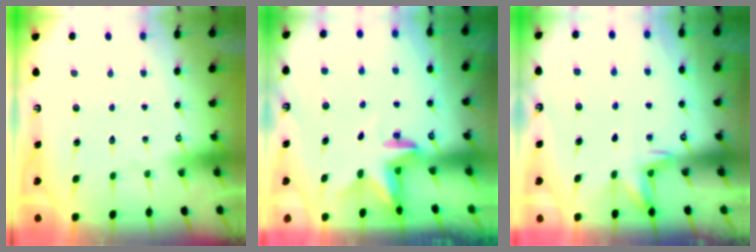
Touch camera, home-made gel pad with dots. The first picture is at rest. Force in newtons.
{"total": 2.5, "press": 2.5, "slide": 0.4}
{"total": 3.8, "press": 3.5, "slide": 1.2}